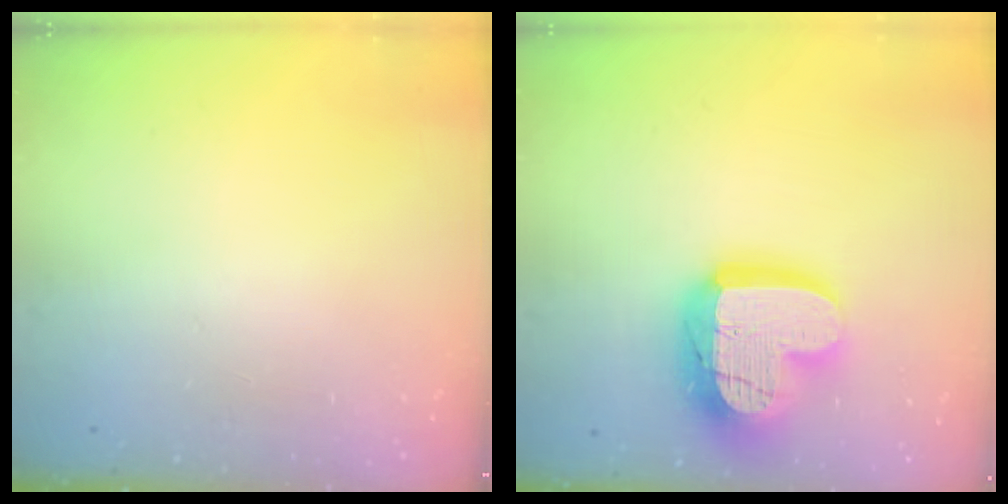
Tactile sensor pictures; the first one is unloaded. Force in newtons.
{"total": 21.4, "press": 21.3, "slide": 1.7}